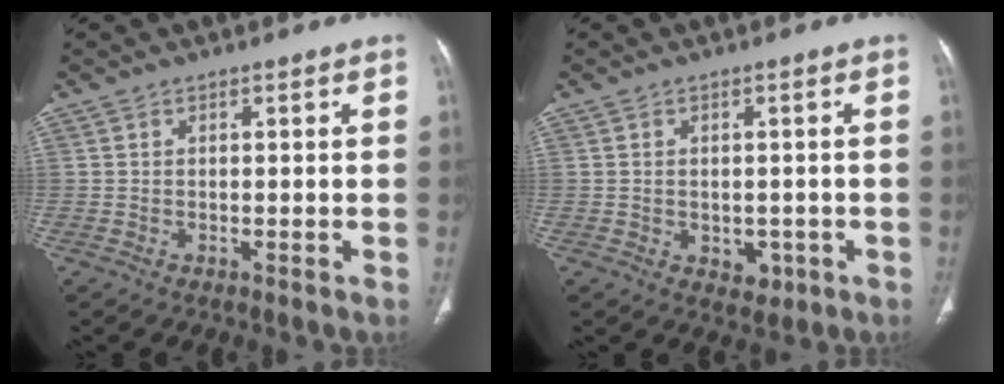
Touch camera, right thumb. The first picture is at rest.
{"total": 3.5, "force": [-0.9, 2.7, 2.0], "torque": [-0.007, 0.004, -0.003]}